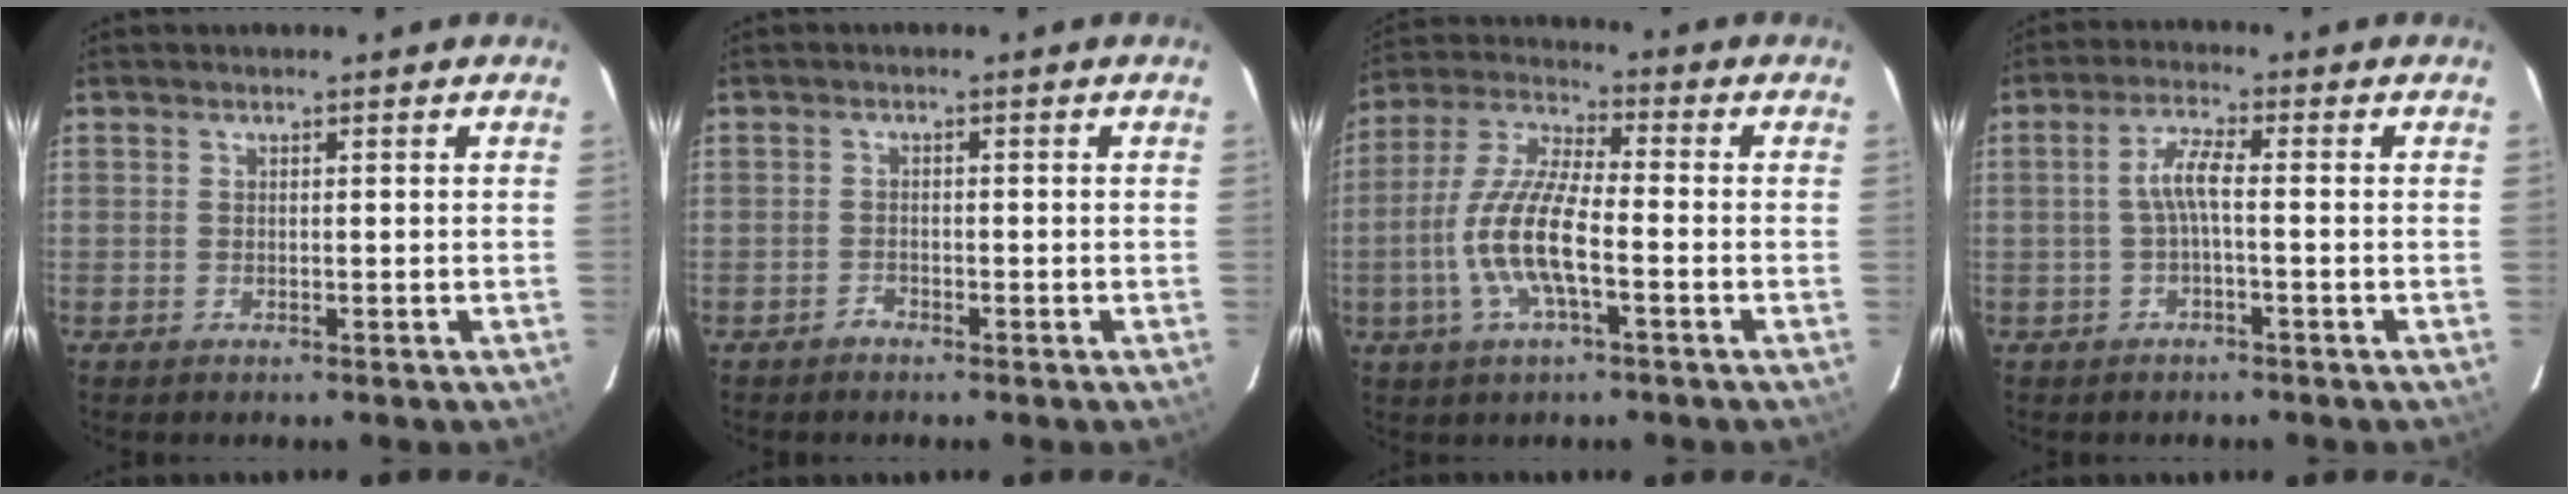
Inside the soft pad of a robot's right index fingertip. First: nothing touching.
{"total": 1.2, "force": [-1.1, 0.6, 0.0], "torque": [0.000, 0.004, -0.021]}
{"total": 12.6, "force": [-3.4, 3.3, 11.7], "torque": [-0.247, -0.001, -0.069]}
{"total": 4.0, "force": [-0.6, 0.5, 3.9], "torque": [-0.081, 0.008, -0.011]}